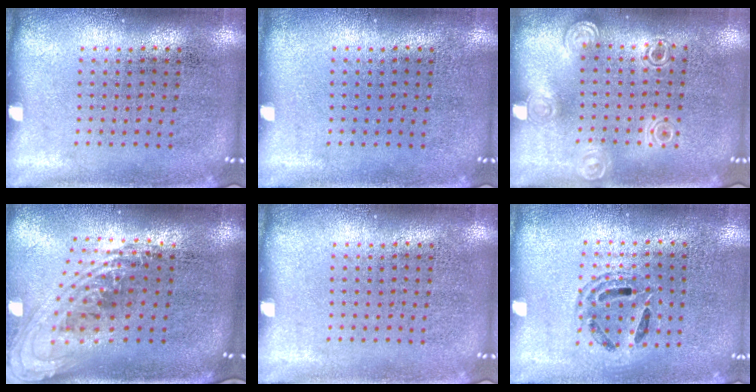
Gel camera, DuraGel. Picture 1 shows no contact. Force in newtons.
{"total": 0.0}
{"total": 1.3, "press": 1.2, "slide": 0.4}
{"total": 2.3, "press": 1.7, "slide": 1.6}
{"total": 0.0}
{"total": 1.2, "press": 1.1, "slide": 0.4}